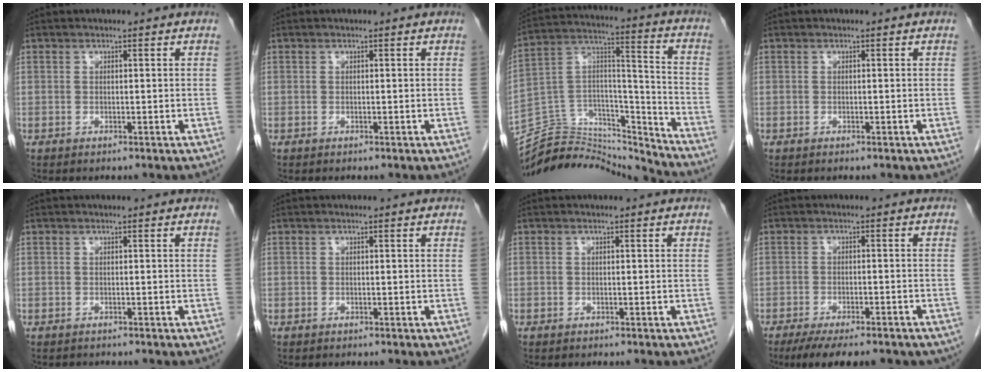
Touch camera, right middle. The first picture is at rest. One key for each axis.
{"total": 0.0}
{"total": 21.0, "fx": -20.4, "fy": 3.8, "fz": 3.3, "tx": -0.072, "ty": 0.050, "tz": -0.332}
{"total": 0.0}
{"total": 0.8, "fx": -0.8, "fy": 0.2, "fz": 0.1, "tx": -0.013, "ty": -0.004, "tz": -0.011}
{"total": 0.0}
{"total": 0.0}
{"total": 12.5, "fx": -9.8, "fy": 3.3, "fz": 7.0, "tx": -0.106, "ty": -0.012, "tz": -0.132}